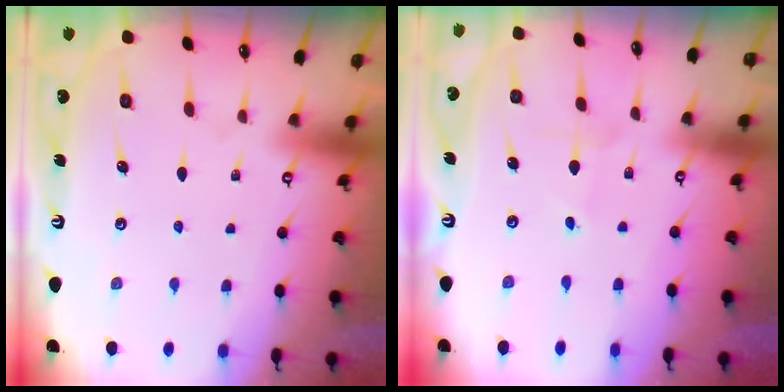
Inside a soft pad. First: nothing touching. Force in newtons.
{"total": 1.6, "press": 1.6, "slide": 0.2}